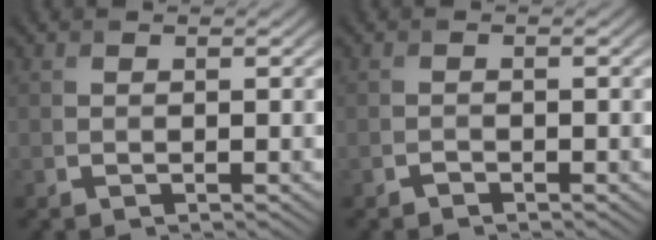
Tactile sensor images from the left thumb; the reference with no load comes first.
{"total": 0.6, "force": [-0.6, 0.2, 0.1], "torque": [0.000, -0.001, -0.011]}